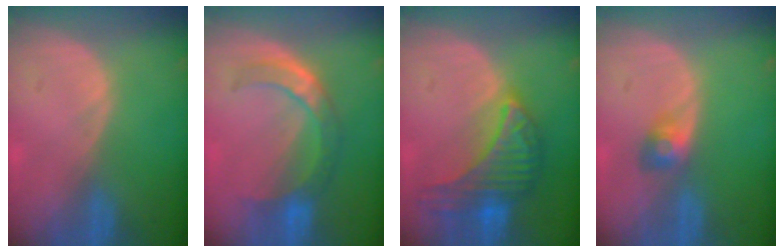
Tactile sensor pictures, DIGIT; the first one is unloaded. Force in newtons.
{"total": 6.8, "press": 6.6, "slide": 1.9}
{"total": 9.1, "press": 9.1, "slide": 0.5}
{"total": 3.0, "press": 2.6, "slide": 1.4}